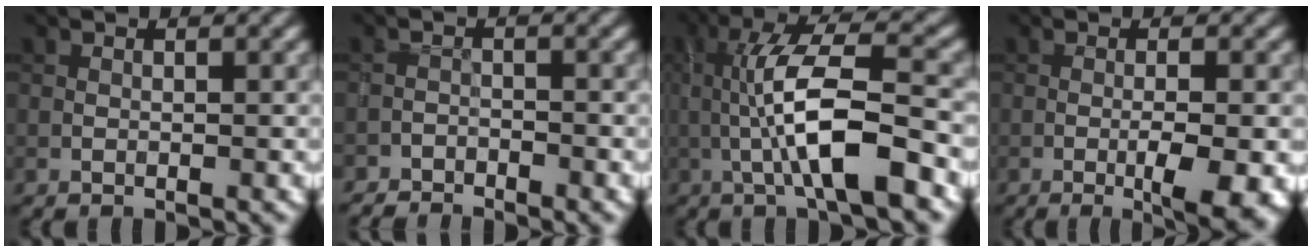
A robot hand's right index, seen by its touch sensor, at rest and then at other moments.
{"total": 3.1, "force": [-2.9, 1.0, 0.3], "torque": [-0.002, -0.001, -0.052]}
{"total": 7.9, "force": [-1.3, 1.6, 7.6], "torque": [-0.138, 0.007, -0.024]}
{"total": 4.7, "force": [-1.5, 0.7, 4.4], "torque": [-0.070, -0.001, -0.023]}